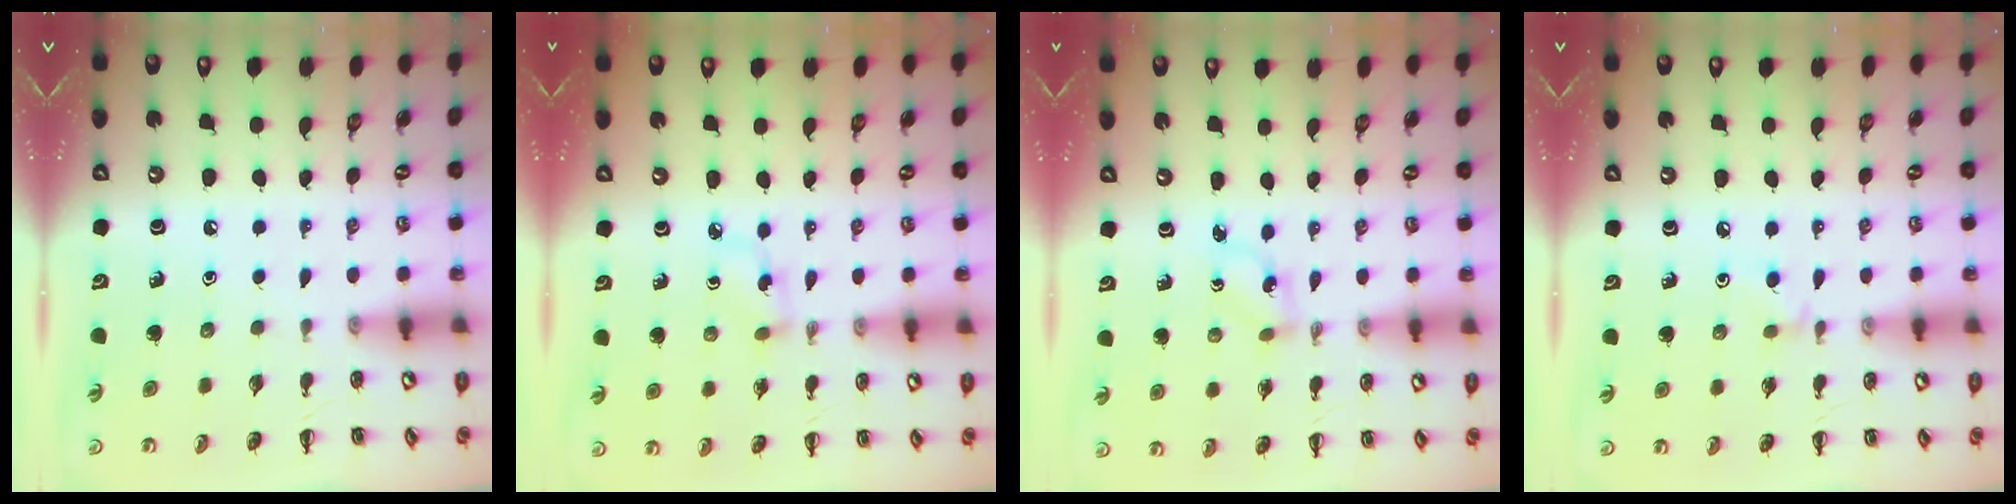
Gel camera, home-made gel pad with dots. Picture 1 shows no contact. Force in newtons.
{"total": 4.6, "press": 4.4, "slide": 1.5}
{"total": 1.7, "press": 1.5, "slide": 0.8}
{"total": 3.9, "press": 3.7, "slide": 1.2}